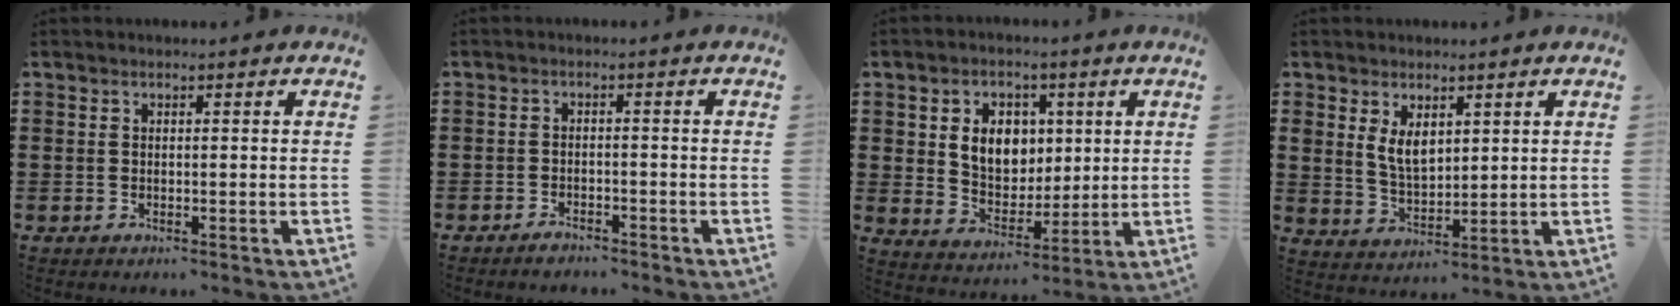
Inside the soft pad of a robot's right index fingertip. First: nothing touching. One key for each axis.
{"total": 1.6, "fx": -1.6, "fy": 0.3, "fz": 0.2, "tx": -0.009, "ty": 0.003, "tz": -0.033}
{"total": 7.4, "fx": 1.7, "fy": 5.9, "fz": 4.1, "tx": -0.079, "ty": 0.010, "tz": 0.027}
{"total": 5.0, "fx": 2.1, "fy": 2.9, "fz": 3.4, "tx": -0.067, "ty": 0.004, "tz": 0.037}